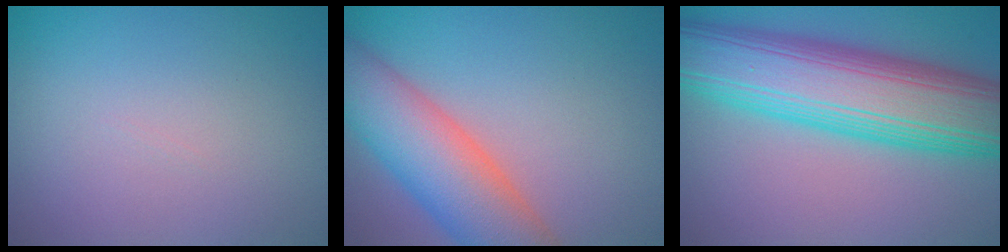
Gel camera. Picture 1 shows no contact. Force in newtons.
{"total": 9.3, "press": 9.3, "slide": 0.7}
{"total": 13.2, "press": 13.2, "slide": 0.3}